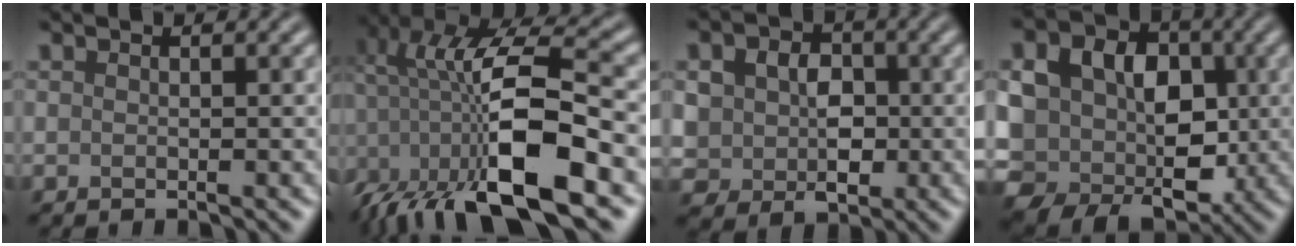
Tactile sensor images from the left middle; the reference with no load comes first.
{"total": 13.7, "force": [-5.3, 5.5, 11.4], "torque": [-0.206, -0.008, -0.094]}
{"total": 6.5, "force": [0.5, 5.3, 3.6], "torque": [-0.066, 0.007, 0.001]}
{"total": 12.9, "force": [-0.7, 10.0, 8.1], "torque": [-0.139, 0.001, -0.014]}